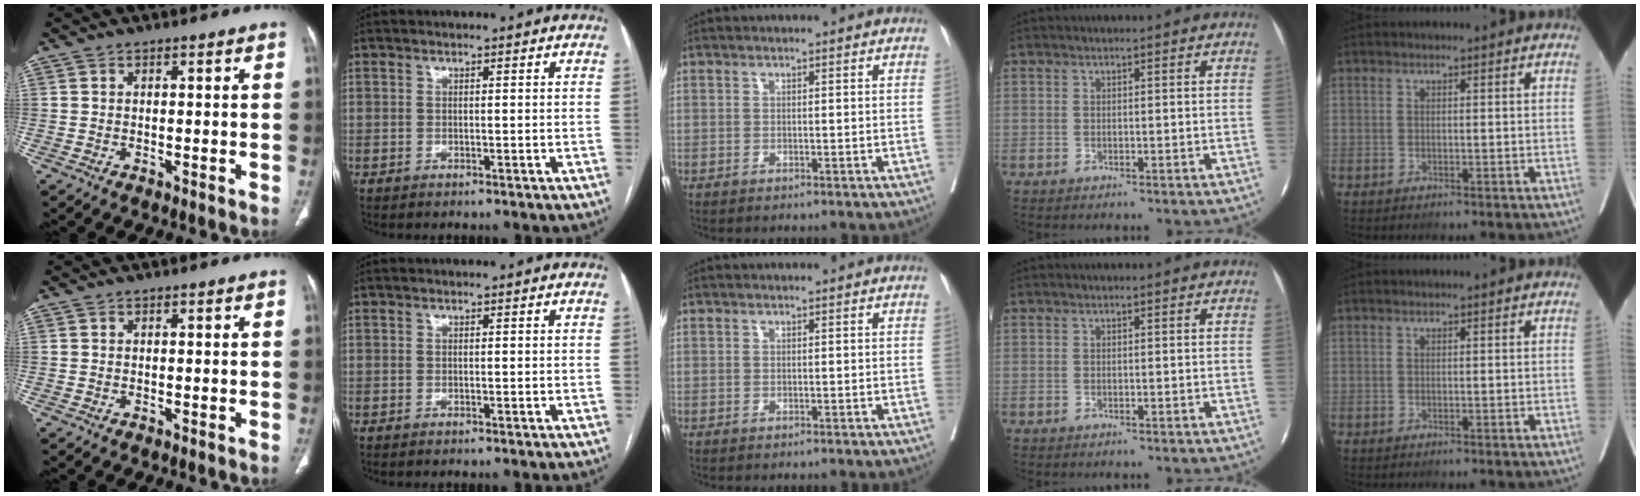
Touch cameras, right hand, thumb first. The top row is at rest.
{}